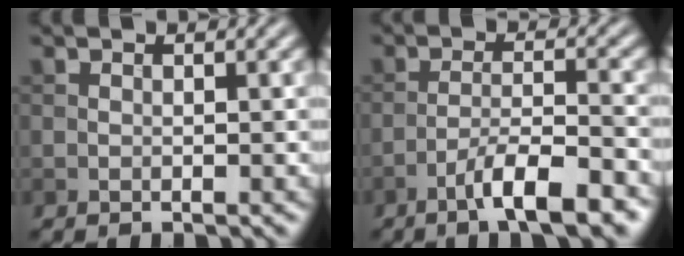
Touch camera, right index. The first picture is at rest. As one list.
[{"total": 6.2, "force": [-4.1, 1.0, 4.6], "torque": [-0.072, 0.007, -0.069]}]